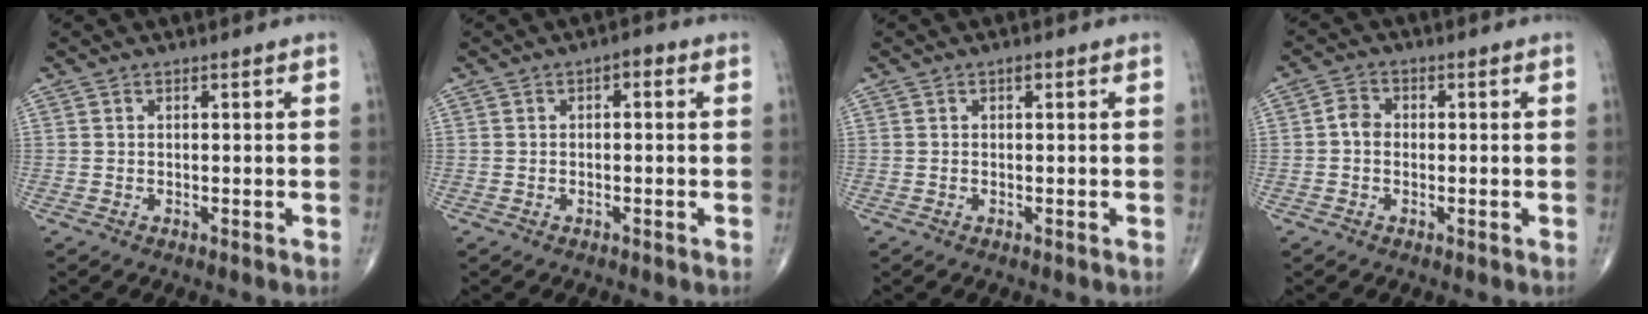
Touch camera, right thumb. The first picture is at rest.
{"total": 1.7, "force": [0.2, 1.0, 1.3], "torque": [-0.009, 0.011, -0.005]}
{"total": 0.8, "force": [0.3, 0.4, 0.6], "torque": [-0.007, 0.001, 0.004]}
{"total": 2.9, "force": [-0.3, 2.3, 1.6], "torque": [-0.022, 0.011, -0.014]}